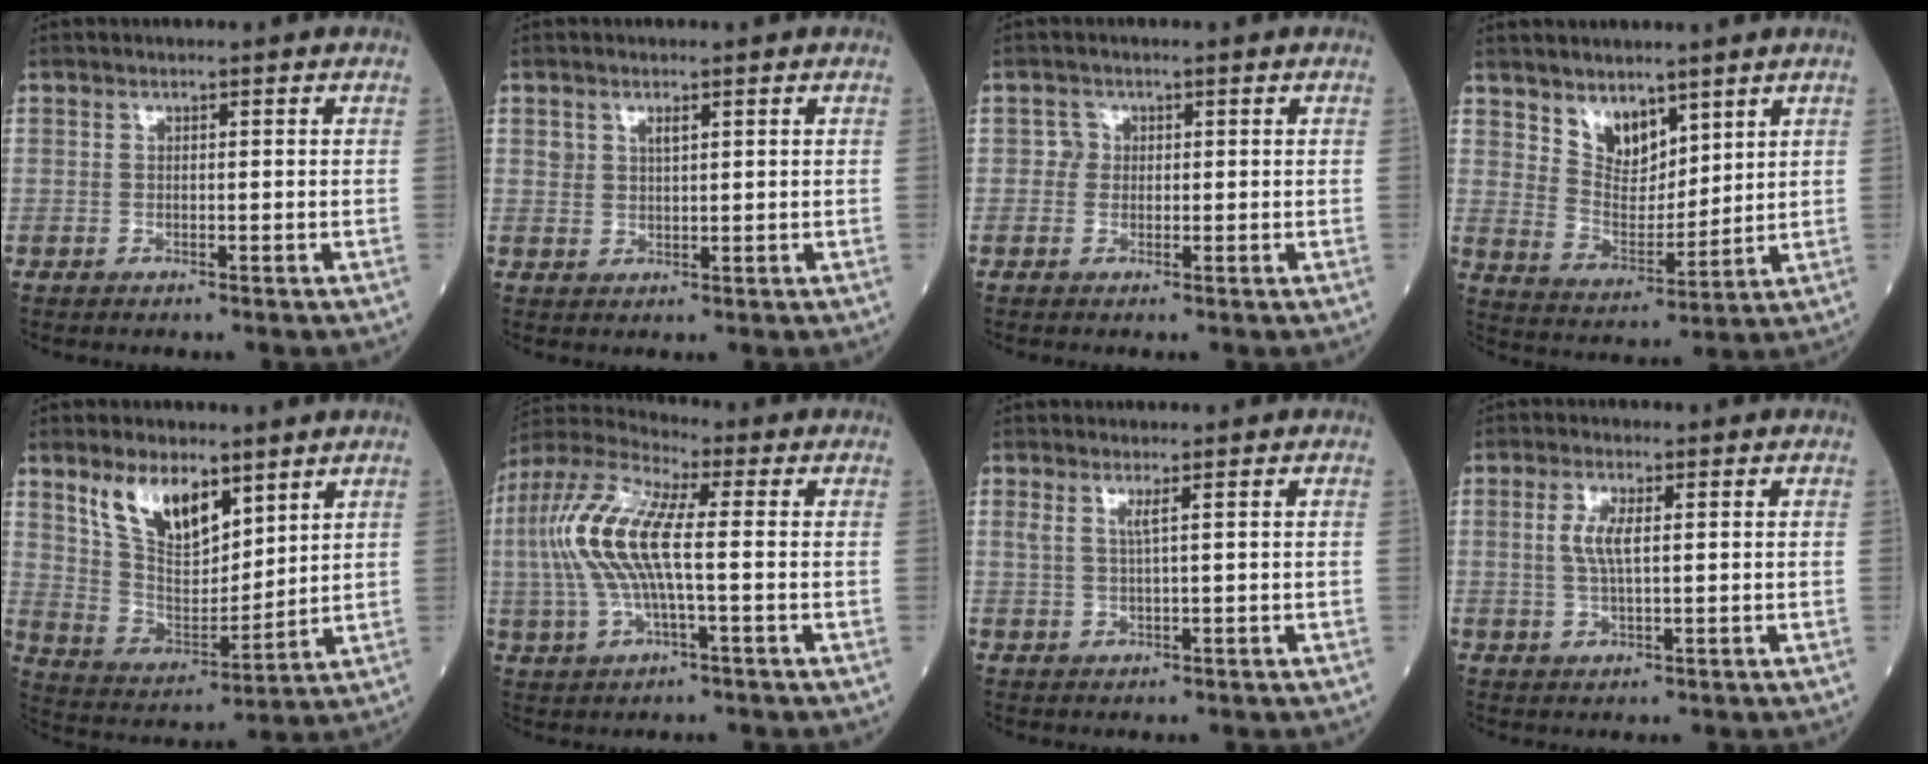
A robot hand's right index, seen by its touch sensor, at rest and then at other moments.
{"total": 1.8, "force": [1.0, 0.9, 1.1], "torque": [-0.025, 0.004, 0.023]}
{"total": 1.4, "force": [0.2, 1.4, 0.3], "torque": [0.003, 0.003, -0.001]}
{"total": 6.7, "force": [4.9, 3.6, 3.0], "torque": [-0.053, -0.006, 0.100]}
{"total": 11.1, "force": [7.0, 4.9, 7.0], "torque": [-0.136, 0.002, 0.144]}
{"total": 12.5, "force": [0.2, 2.8, 12.2], "torque": [-0.275, 0.019, -0.002]}
{"total": 1.7, "force": [0.8, -0.2, 1.4], "torque": [-0.035, -0.002, 0.017]}
{"total": 3.8, "force": [0.7, 0.9, 3.6], "torque": [-0.076, -0.001, 0.015]}